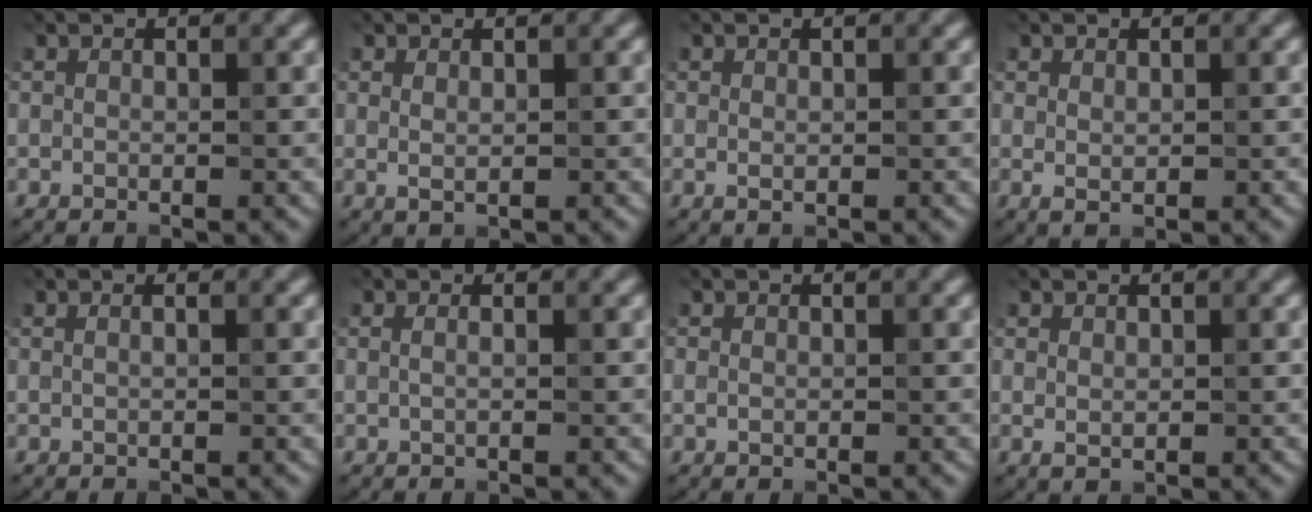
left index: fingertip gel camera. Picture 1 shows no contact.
{"total": 1.0, "force": [0.4, 0.3, 0.8], "torque": [-0.015, -0.004, 0.008]}
{"total": 0.7, "force": [0.1, 0.3, 0.6], "torque": [-0.010, -0.001, 0.003]}
{"total": 0.9, "force": [0.4, 0.4, 0.8], "torque": [-0.014, -0.004, 0.010]}
{"total": 1.1, "force": [0.5, 0.6, 0.9], "torque": [-0.001, -0.005, -0.006]}
{"total": 1.4, "force": [0.5, 0.7, 1.1], "torque": [-0.005, -0.004, -0.009]}
{"total": 0.6, "force": [-0.1, 0.4, 0.5], "torque": [-0.010, -0.002, 0.000]}
{"total": 0.8, "force": [0.3, 0.4, 0.7], "torque": [-0.013, -0.002, 0.010]}